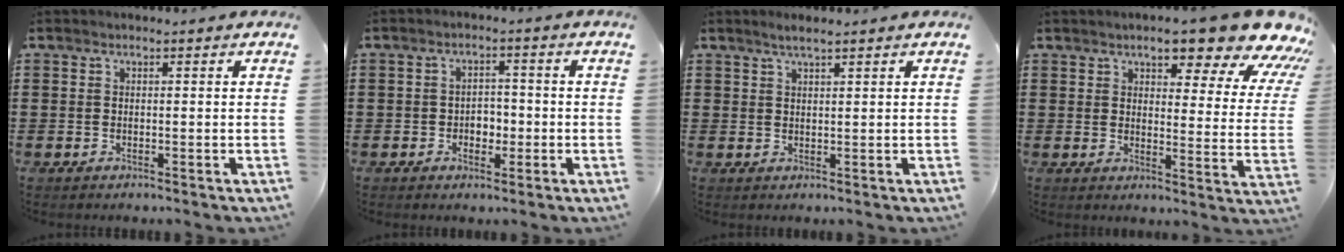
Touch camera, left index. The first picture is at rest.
{"total": 2.8, "force": [-0.8, 2.1, 1.6], "torque": [-0.027, 0.003, -0.023]}
{"total": 1.6, "force": [1.3, 0.4, 0.9], "torque": [-0.019, 0.002, 0.023]}
{"total": 9.7, "force": [7.7, 1.9, 5.7], "torque": [-0.088, -0.049, 0.124]}